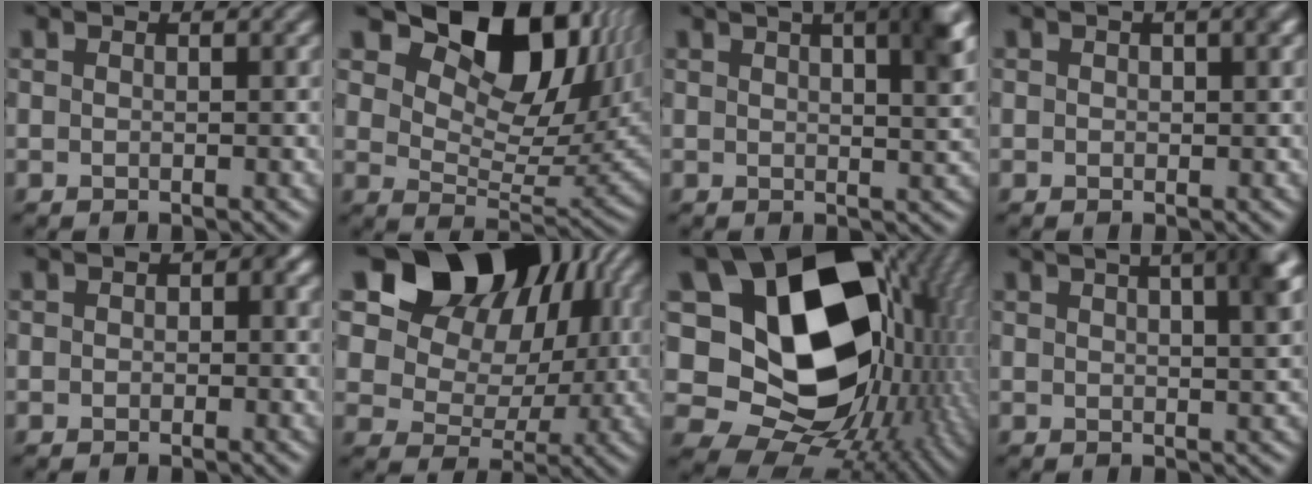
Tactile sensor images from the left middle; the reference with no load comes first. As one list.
[{"total": 12.1, "force": [7.5, 6.2, 7.2], "torque": [-0.115, 0.004, 0.128]}, {"total": 6.8, "force": [3.2, 2.6, 5.4], "torque": [-0.048, 0.031, 0.036]}, {"total": 0.9, "force": [0.3, 0.4, 0.7], "torque": [-0.006, 0.004, 0.002]}, {"total": 2.5, "force": [0.2, 1.9, 1.6], "torque": [-0.004, 0.001, -0.006]}, {"total": 17.3, "force": [7.3, 13.2, 8.4], "torque": [-0.157, 0.059, 0.123]}, {"total": 20.6, "force": [3.6, 15.2, 13.4], "torque": [-0.224, -0.008, 0.096]}, {"total": 6.3, "force": [2.8, 2.5, 5.0], "torque": [-0.036, 0.037, 0.026]}]